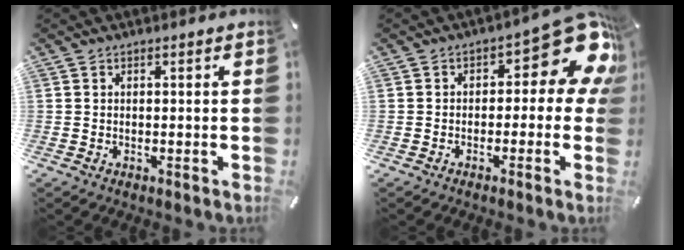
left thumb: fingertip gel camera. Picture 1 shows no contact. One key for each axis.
{"total": 13.2, "fx": 5.4, "fy": 6.1, "fz": 10.3, "tx": -0.126, "ty": -0.046, "tz": 0.091}